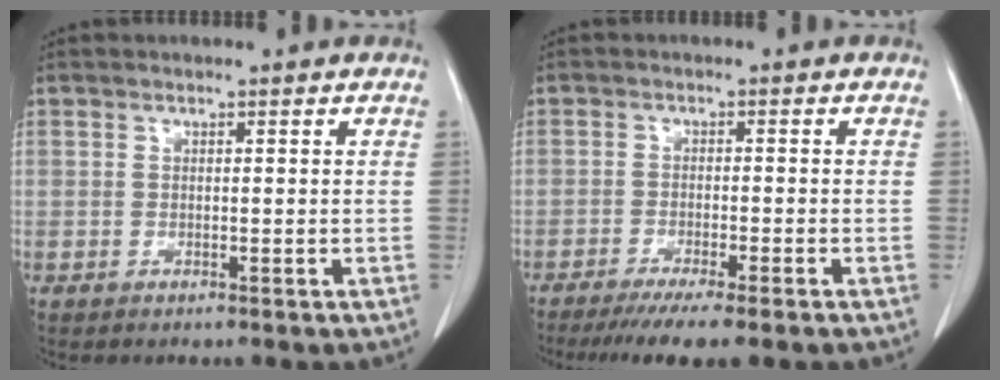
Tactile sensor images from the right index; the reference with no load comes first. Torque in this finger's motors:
{"motor_torque": [0.86, -0.83, 0.49, 0.15]}